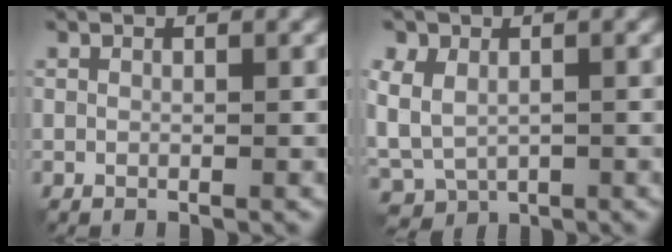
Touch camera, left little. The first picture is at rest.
{"total": 4.5, "force": [0.5, 3.4, 3.0], "torque": [-0.068, -0.005, 0.007]}